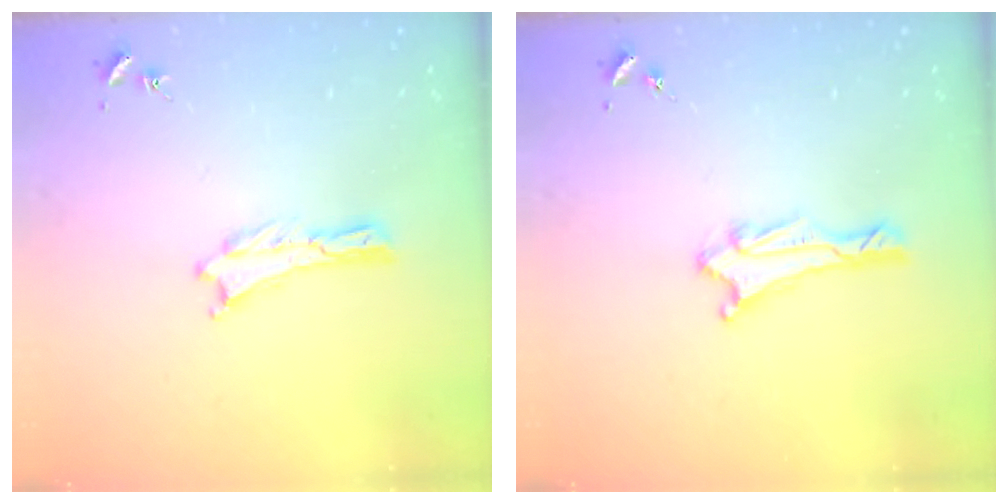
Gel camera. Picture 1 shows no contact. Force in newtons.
{"total": 2.0, "press": 1.8, "slide": 0.8}